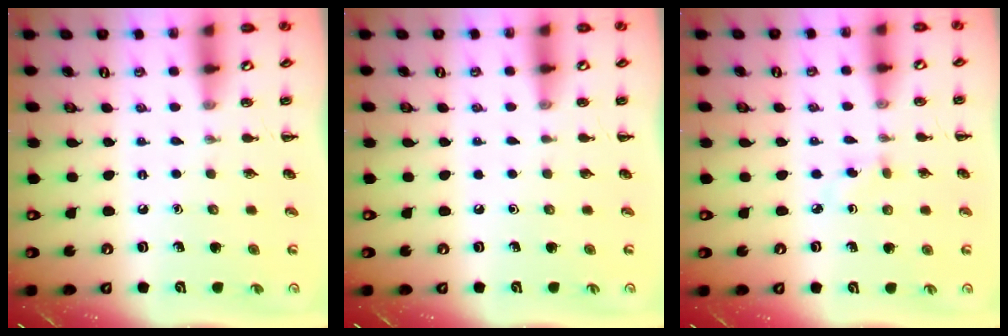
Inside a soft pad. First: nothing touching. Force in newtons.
{"total": 0.0}
{"total": 3.0, "press": 2.8, "slide": 1.1}